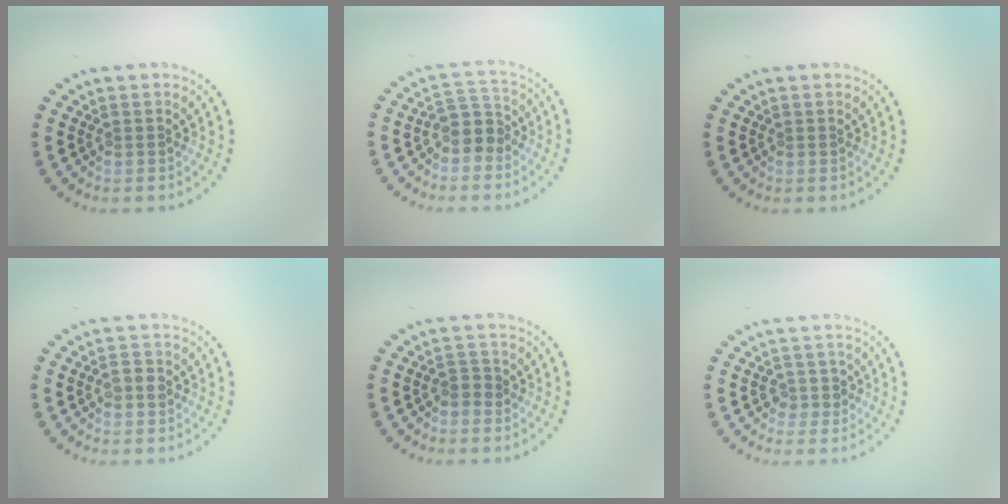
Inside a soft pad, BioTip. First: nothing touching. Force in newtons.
{"total": 2.9, "press": 2.5, "slide": 1.3}
{"total": 0.0}
{"total": 1.5, "press": 1.5, "slide": 0.1}
{"total": 0.9, "press": 0.6, "slide": 0.6}
{"total": 1.5, "press": 1.3, "slide": 0.8}